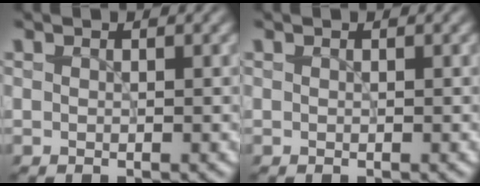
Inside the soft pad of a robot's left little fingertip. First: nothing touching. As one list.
[{"total": 0.0}]